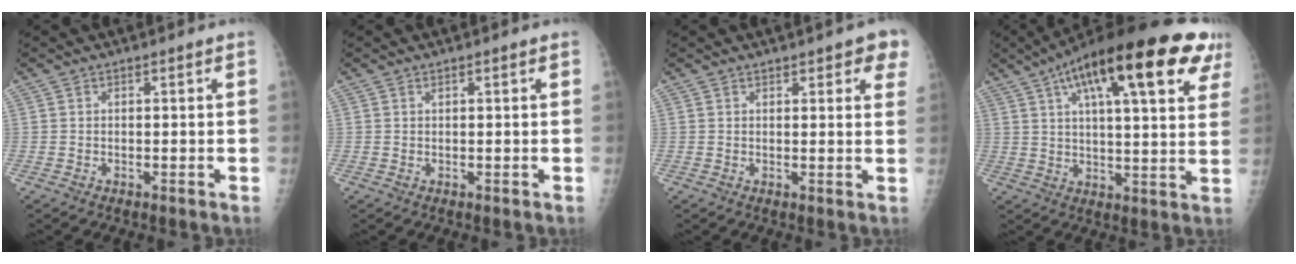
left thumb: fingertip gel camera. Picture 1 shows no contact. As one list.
[{"total": 0.0}, {"total": 5.3, "force": [3.2, 2.0, 3.6], "torque": [-0.012, -0.008, 0.032]}, {"total": 25.4, "force": [12.7, 7.7, 20.6], "torque": [-0.294, 0.007, 0.181]}]